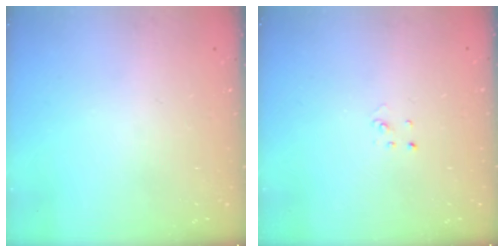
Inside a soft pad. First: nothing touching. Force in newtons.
{"total": 2.0, "press": 2.0, "slide": 0.1}